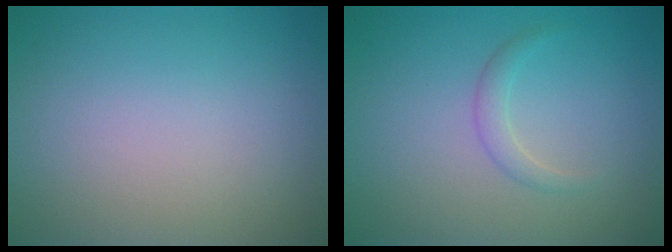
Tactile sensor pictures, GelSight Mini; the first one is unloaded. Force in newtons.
{"total": 1.2, "press": 1.2, "slide": 0.0}